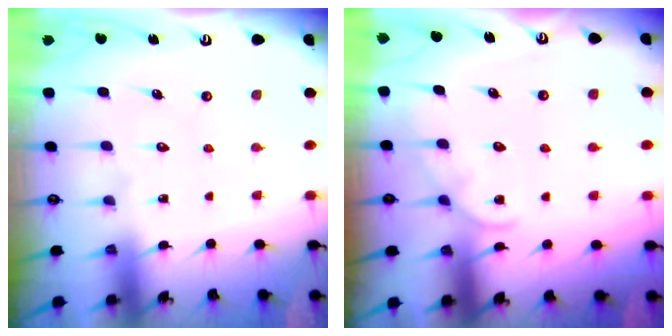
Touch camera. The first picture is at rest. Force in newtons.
{"total": 6.2, "press": 6.2, "slide": 0.4}